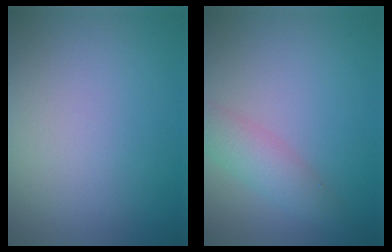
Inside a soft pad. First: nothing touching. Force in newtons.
{"total": 3.0, "press": 3.0, "slide": 0.1}